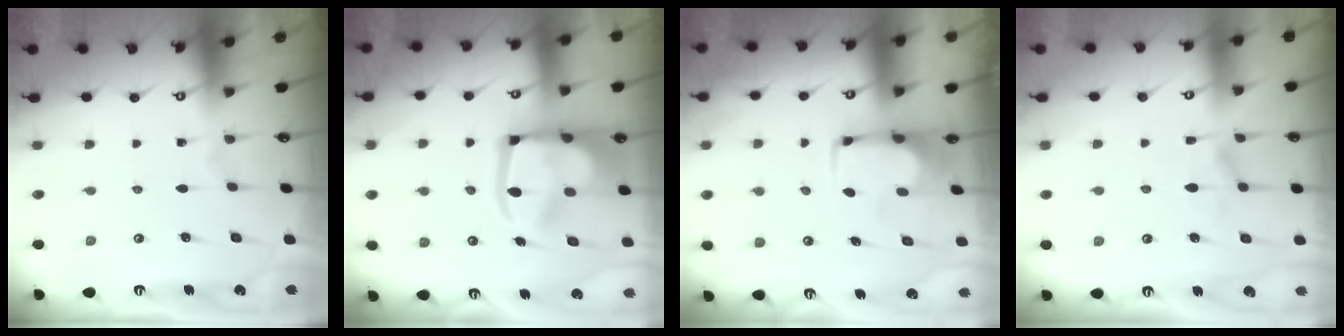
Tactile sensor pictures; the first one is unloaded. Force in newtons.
{"total": 14.4, "press": 14.3, "slide": 2.0}
{"total": 1.0, "press": 1.0, "slide": 0.1}
{"total": 1.2, "press": 0.8, "slide": 0.9}